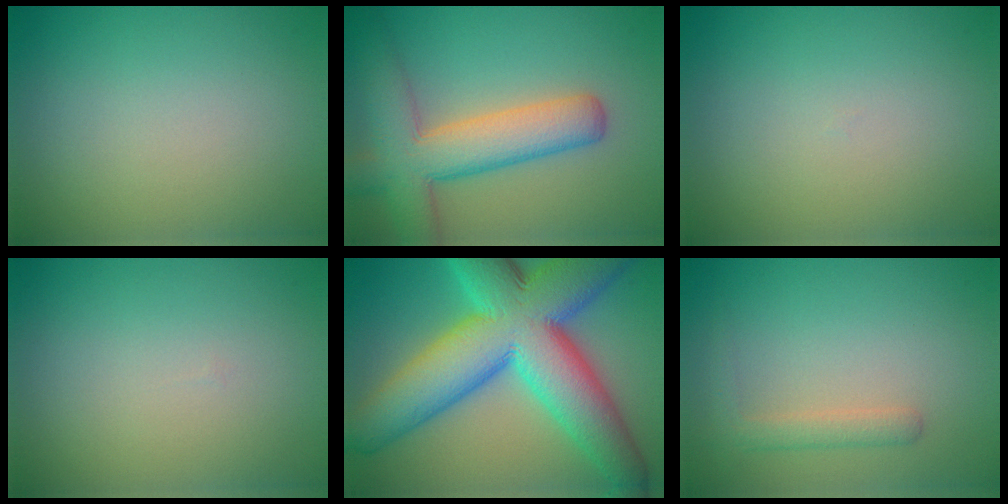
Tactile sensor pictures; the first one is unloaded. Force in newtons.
{"total": 7.6, "press": 7.6, "slide": 0.5}
{"total": 0.0}
{"total": 0.0}
{"total": 15.8, "press": 15.8, "slide": 0.1}
{"total": 1.9, "press": 1.9, "slide": 0.1}